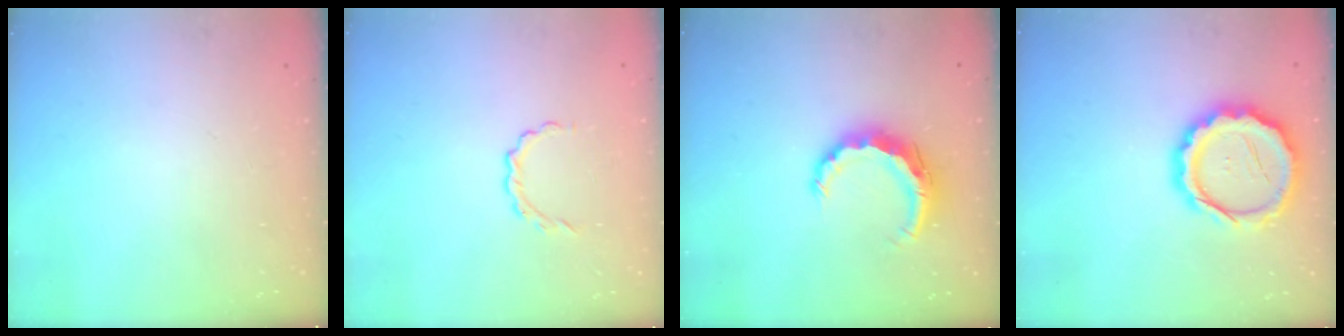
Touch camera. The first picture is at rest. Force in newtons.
{"total": 3.3, "press": 3.1, "slide": 1.1}
{"total": 8.6, "press": 8.5, "slide": 1.4}
{"total": 16.6, "press": 16.3, "slide": 3.3}